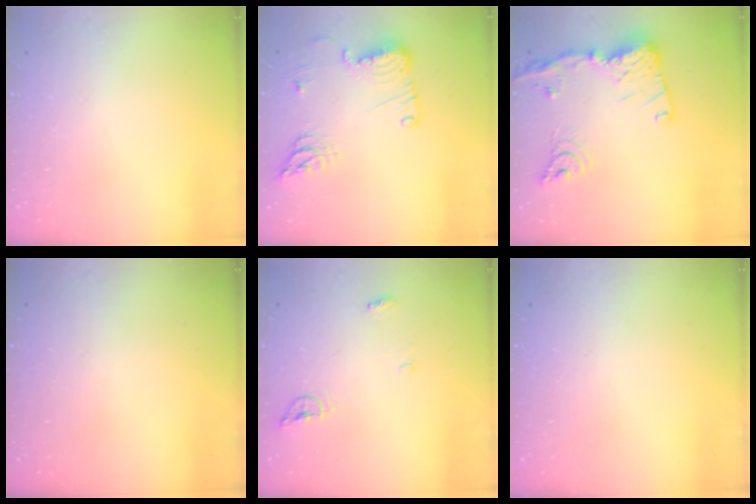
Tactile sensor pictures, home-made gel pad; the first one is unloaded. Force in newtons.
{"total": 17.5, "press": 16.1, "slide": 6.9}
{"total": 18.5, "press": 18.4, "slide": 1.7}
{"total": 0.0}
{"total": 5.9, "press": 5.8, "slide": 1.0}
{"total": 0.0}